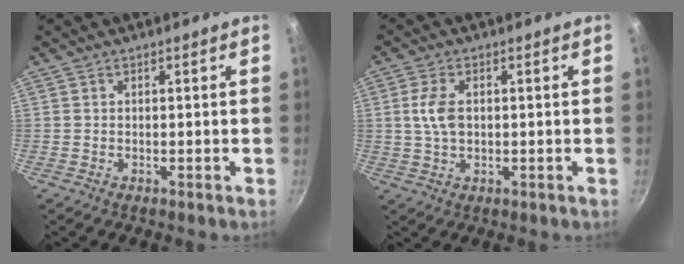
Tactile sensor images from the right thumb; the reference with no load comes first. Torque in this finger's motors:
{"motor_torque": [-0.66, 0.57, 0.49, 0.52, 0.04]}